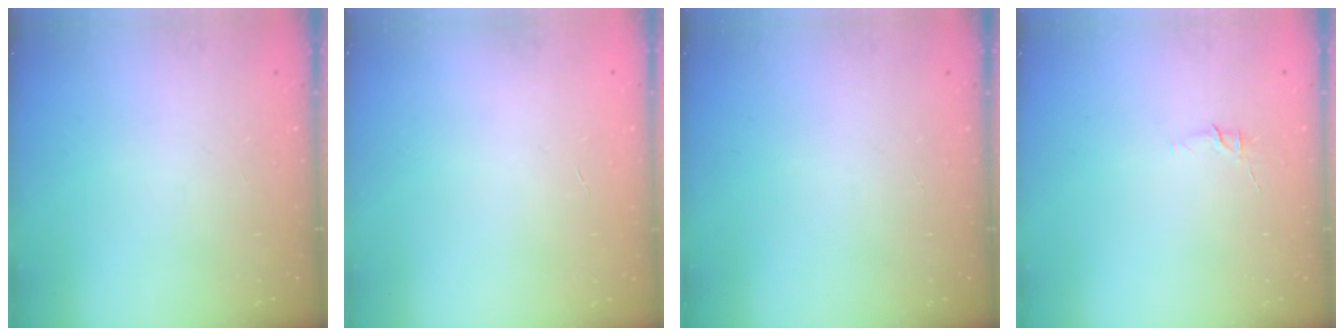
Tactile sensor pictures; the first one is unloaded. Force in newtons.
{"total": 0.0}
{"total": 0.0}
{"total": 4.5, "press": 4.4, "slide": 1.0}